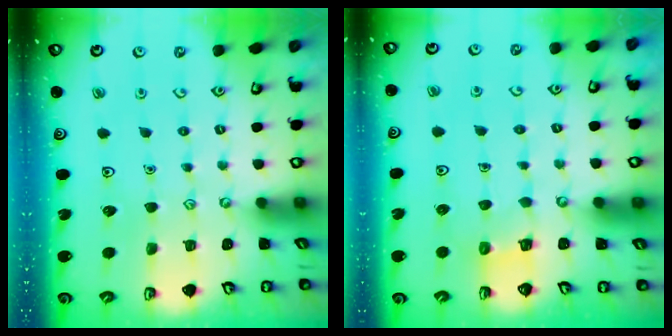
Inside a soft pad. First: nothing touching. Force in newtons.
{"total": 2.5, "press": 2.5, "slide": 0.1}